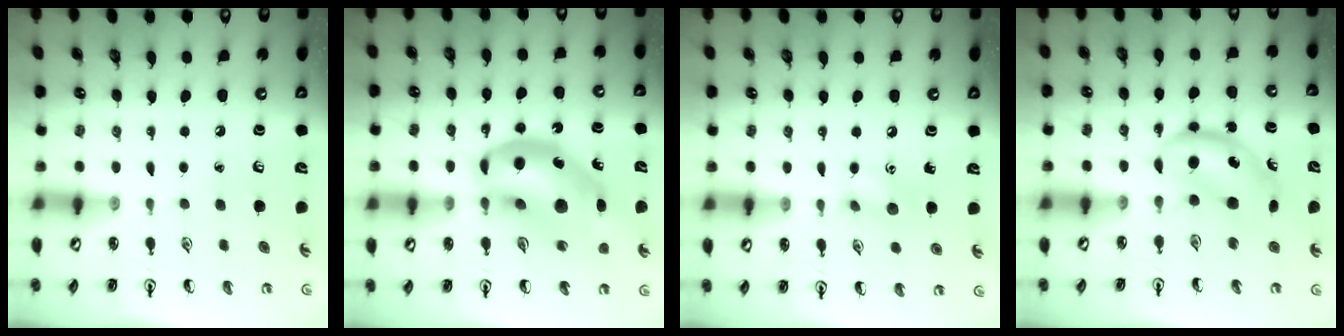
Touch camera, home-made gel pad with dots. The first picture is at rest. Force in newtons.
{"total": 19.1, "press": 18.3, "slide": 5.6}
{"total": 7.5, "press": 7.4, "slide": 1.3}
{"total": 5.0, "press": 5.0, "slide": 0.6}